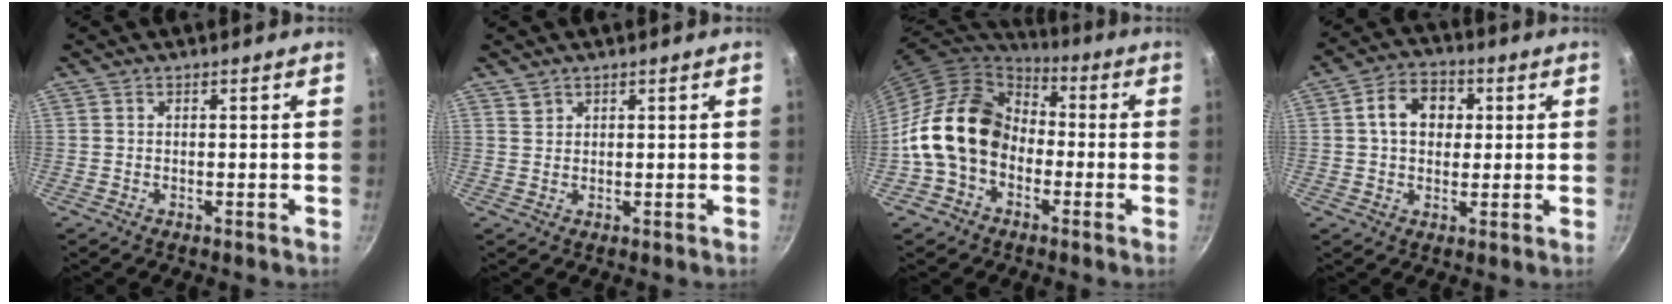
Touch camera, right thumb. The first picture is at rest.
{"total": 1.3, "force": [1.1, 0.8, 0.1], "torque": [0.008, 0.002, 0.022]}
{"total": 16.6, "force": [-2.7, 12.8, 10.2], "torque": [-0.150, 0.049, -0.068]}
{"total": 9.0, "force": [1.6, 6.8, 5.6], "torque": [-0.065, 0.012, 0.015]}